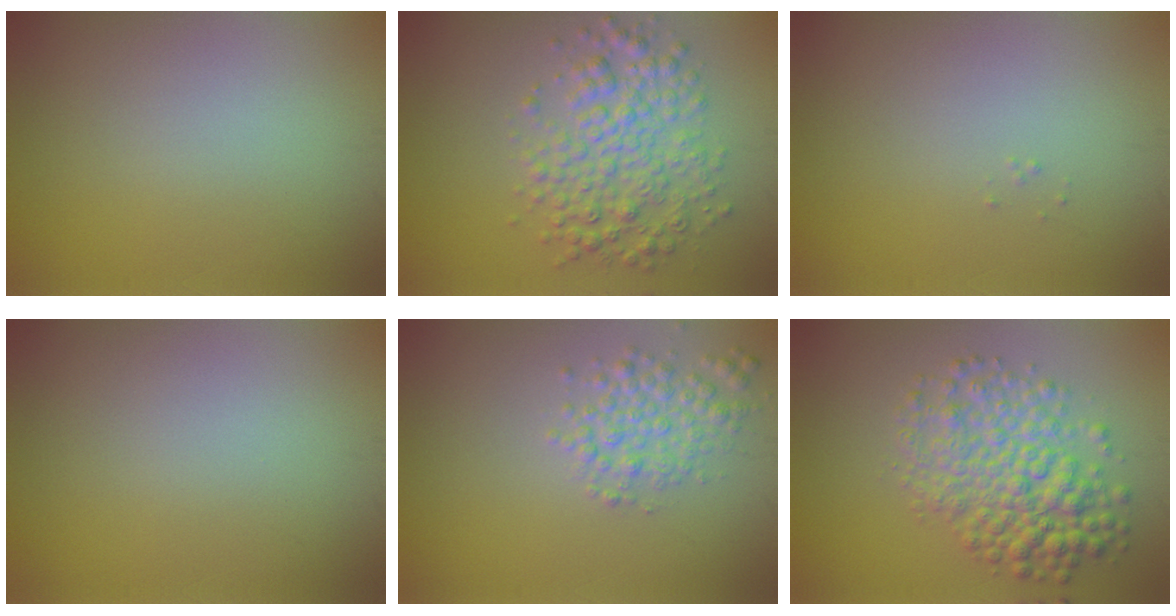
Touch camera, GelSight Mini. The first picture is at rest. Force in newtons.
{"total": 4.9, "press": 4.9, "slide": 0.0}
{"total": 0.0}
{"total": 0.0}
{"total": 2.8, "press": 2.8, "slide": 0.1}
{"total": 6.2, "press": 6.2, "slide": 0.1}